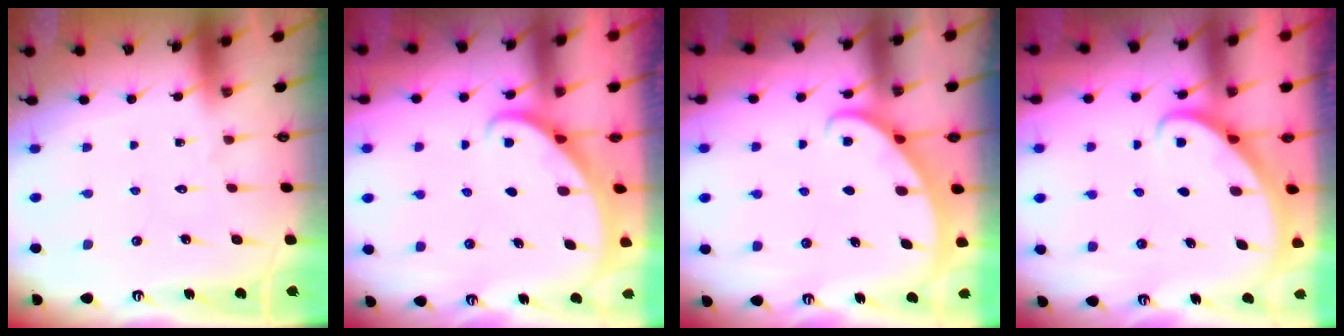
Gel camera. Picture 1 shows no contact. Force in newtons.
{"total": 1.8, "press": 1.8, "slide": 0.0}
{"total": 4.0, "press": 4.0, "slide": 0.1}
{"total": 2.8, "press": 2.8, "slide": 0.2}